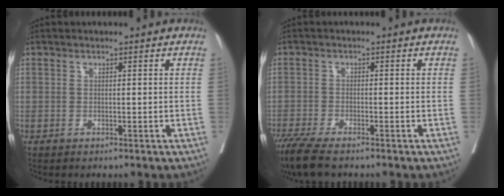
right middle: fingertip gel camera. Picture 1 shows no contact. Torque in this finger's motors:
{"motor_torque": [0.42, -0.46, 0.08, 0.06]}